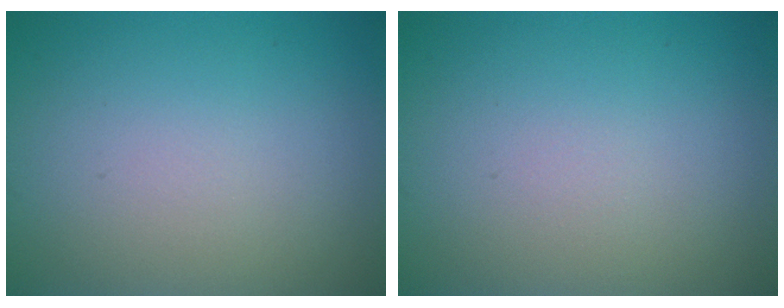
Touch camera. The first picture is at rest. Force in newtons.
{"total": 0.0}